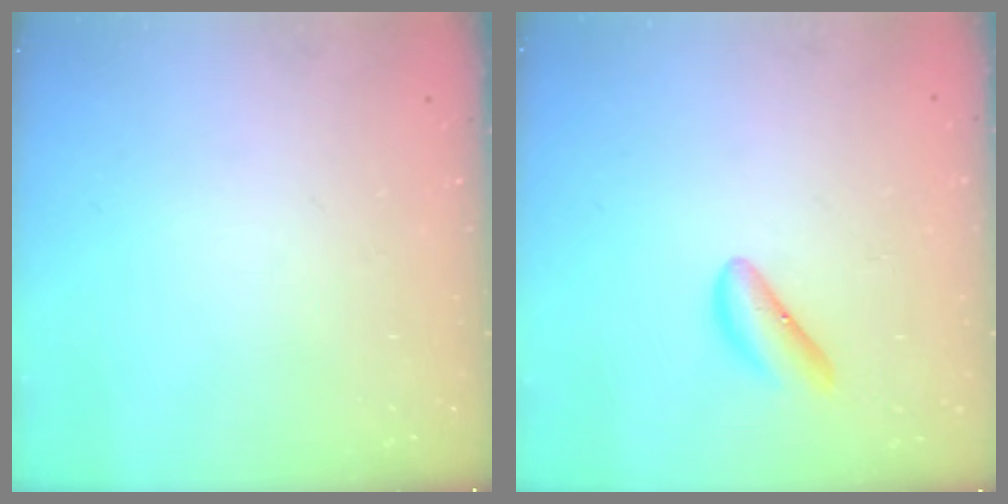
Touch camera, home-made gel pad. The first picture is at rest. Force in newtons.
{"total": 6.2, "press": 6.1, "slide": 0.5}